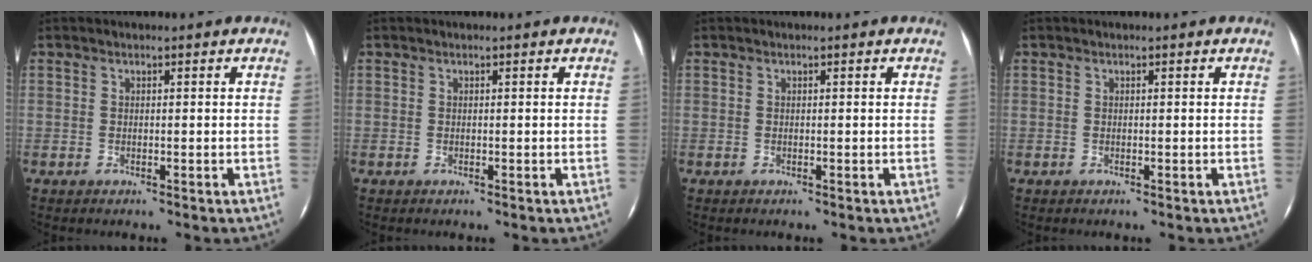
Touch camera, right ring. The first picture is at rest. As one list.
[{"total": 0.0}, {"total": 0.0}, {"total": 0.0}]